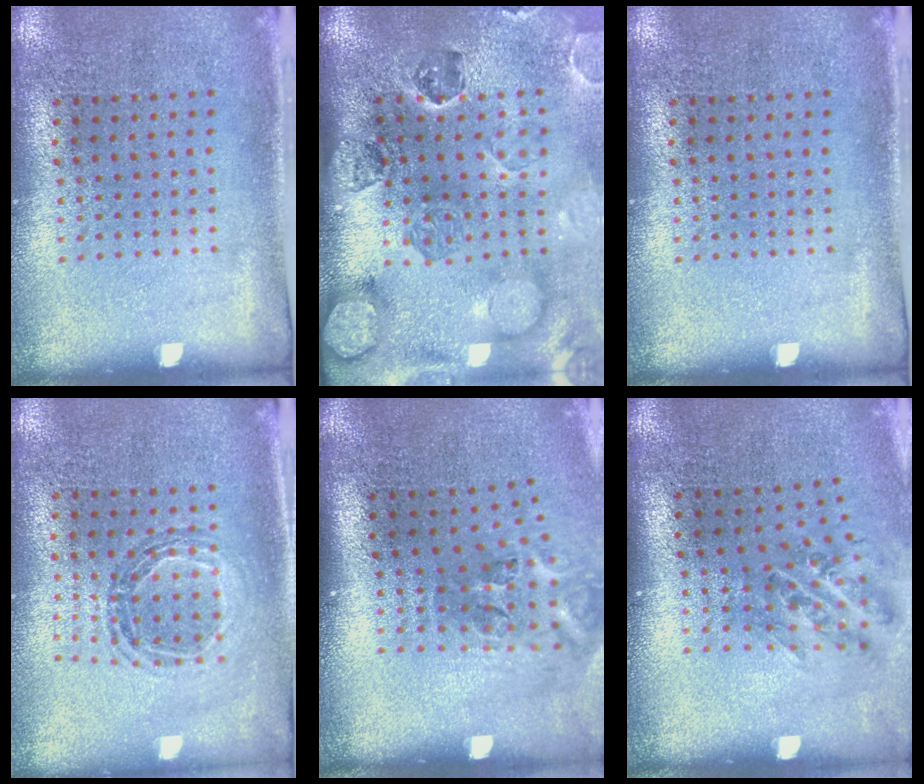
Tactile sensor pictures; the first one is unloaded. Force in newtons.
{"total": 3.1, "press": 2.8, "slide": 1.3}
{"total": 0.0}
{"total": 0.5, "press": 0.5, "slide": 0.0}
{"total": 2.4, "press": 1.6, "slide": 1.8}
{"total": 1.1, "press": 1.0, "slide": 0.6}